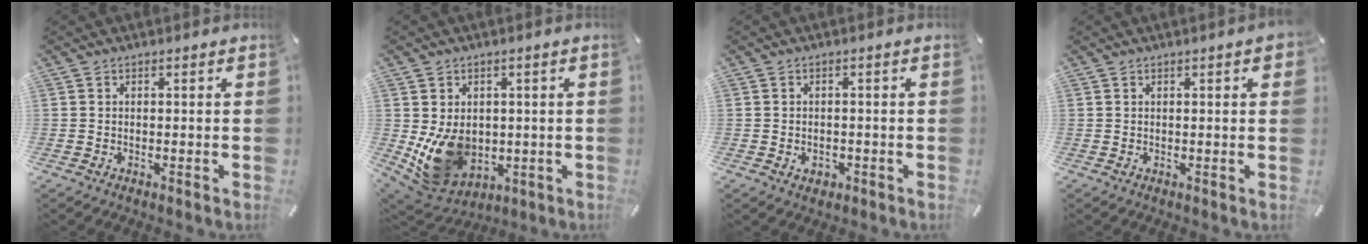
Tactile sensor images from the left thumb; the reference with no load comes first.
{"total": 12.5, "force": [-0.9, 10.2, 7.2], "torque": [-0.139, -0.013, -0.009]}
{"total": 2.1, "force": [-0.8, 1.6, 1.1], "torque": [-0.021, 0.006, -0.015]}
{"total": 2.1, "force": [0.7, 0.3, 1.9], "torque": [-0.029, 0.001, 0.009]}